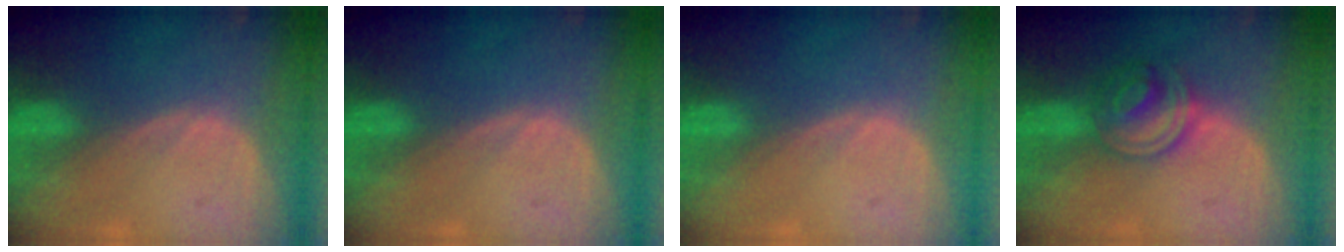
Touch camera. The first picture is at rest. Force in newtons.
{"total": 0.0}
{"total": 0.0}
{"total": 6.0, "press": 5.4, "slide": 2.6}